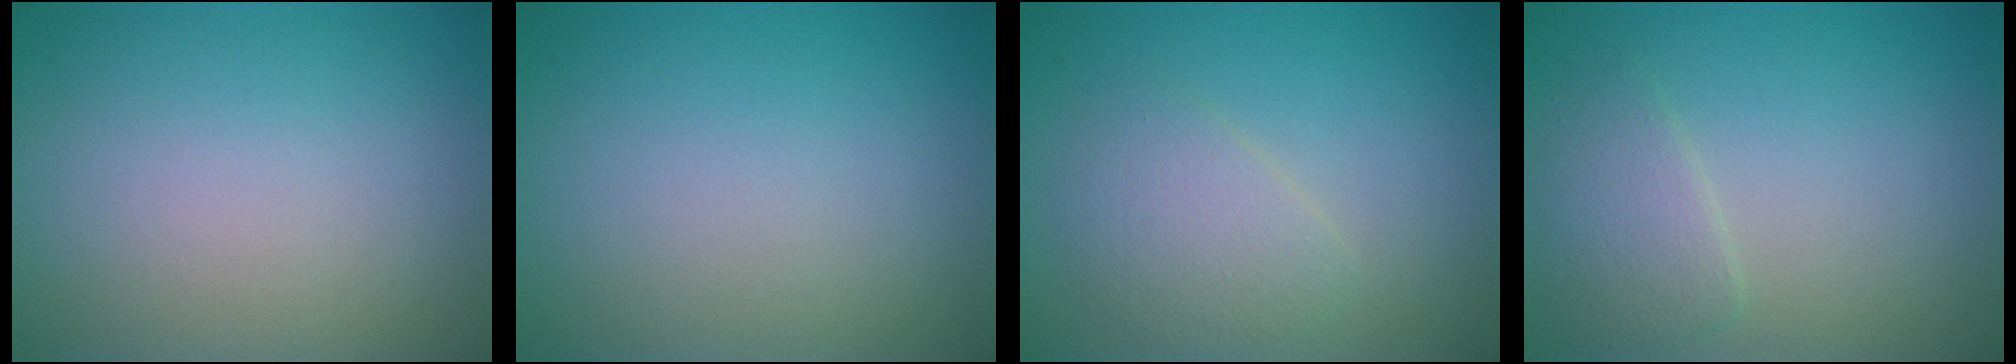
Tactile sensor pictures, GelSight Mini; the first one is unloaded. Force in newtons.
{"total": 0.0}
{"total": 2.8, "press": 2.8, "slide": 0.0}
{"total": 2.4, "press": 2.4, "slide": 0.0}